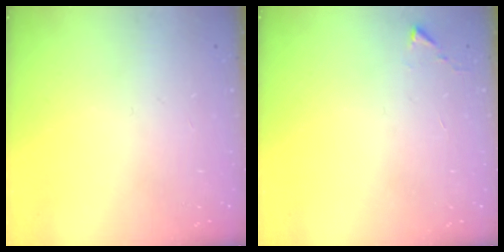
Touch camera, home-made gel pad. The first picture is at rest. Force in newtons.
{"total": 2.7, "press": 2.7, "slide": 0.5}